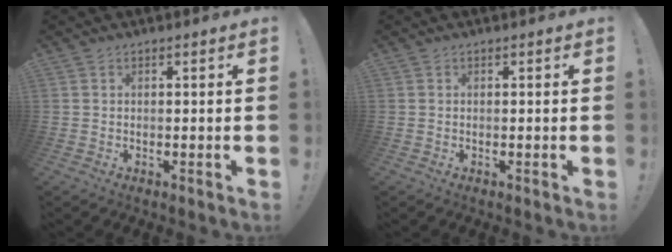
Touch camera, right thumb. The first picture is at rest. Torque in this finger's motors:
{"motor_torque": [0.06, -0.05, 0.10, 0.00, 0.05]}